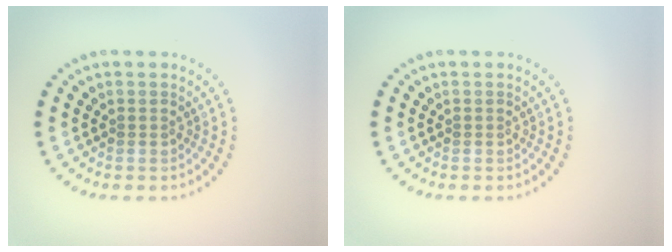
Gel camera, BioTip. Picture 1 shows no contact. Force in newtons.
{"total": 0.0}